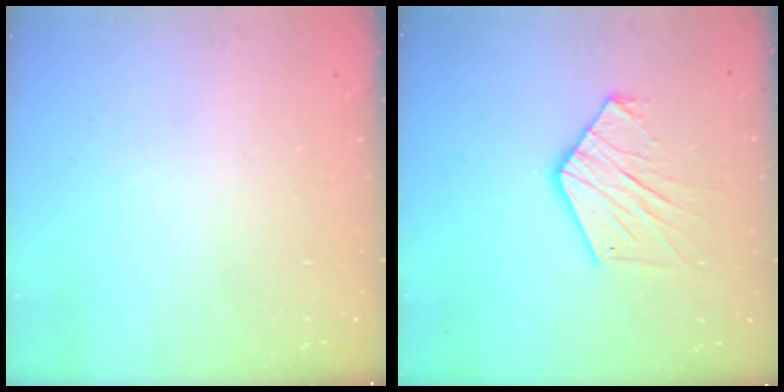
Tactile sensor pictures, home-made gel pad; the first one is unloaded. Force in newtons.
{"total": 11.3, "press": 11.2, "slide": 0.6}